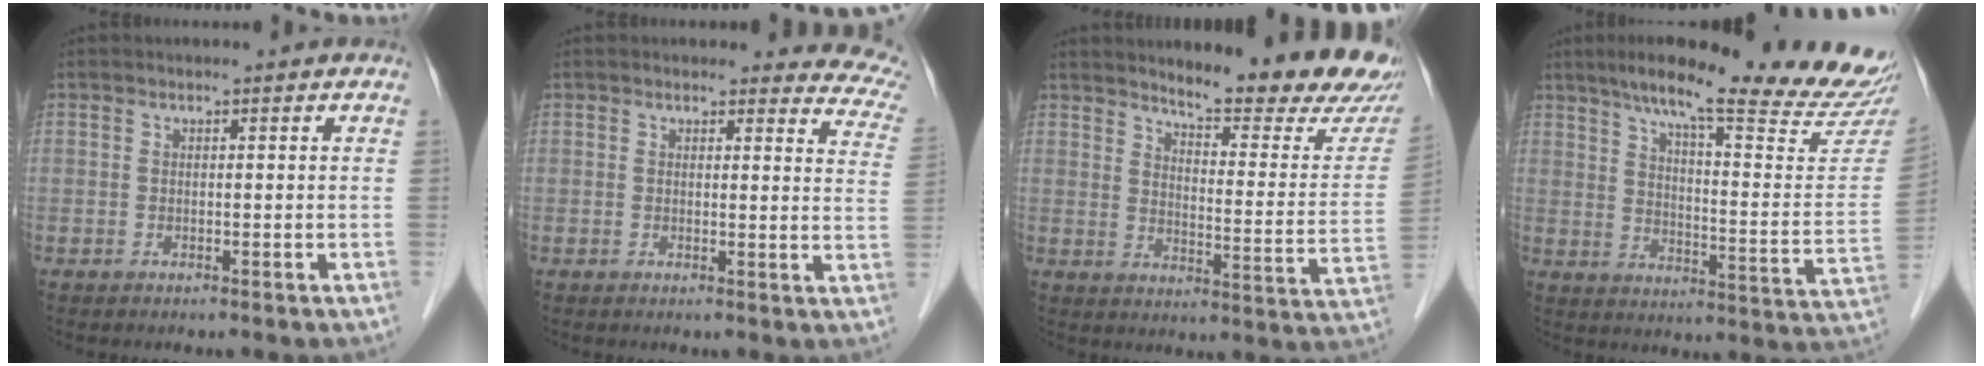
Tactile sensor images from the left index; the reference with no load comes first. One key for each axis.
{"total": 8.7, "fx": 8.1, "fy": 2.6, "fz": 1.6, "tx": 0.025, "ty": -0.043, "tz": 0.045}
{"total": 18.1, "fx": 15.9, "fy": 2.7, "fz": 8.2, "tx": -0.099, "ty": -0.071, "tz": 0.189}
{"total": 26.5, "fx": 22.6, "fy": 1.4, "fz": 13.8, "tx": -0.203, "ty": -0.065, "tz": 0.288}